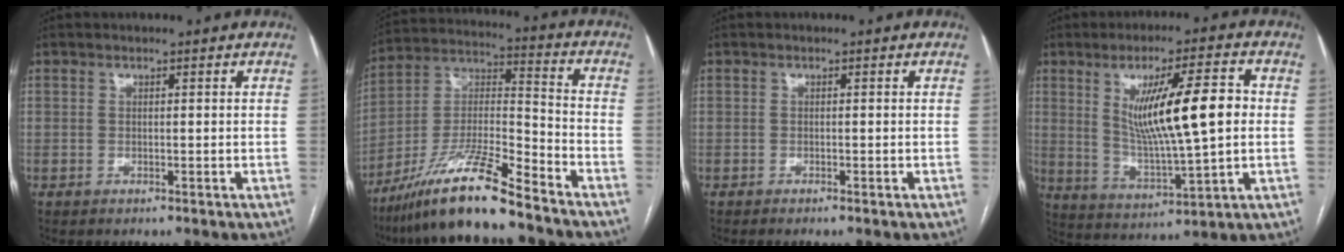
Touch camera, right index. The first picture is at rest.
{"total": 15.5, "force": [-12.0, 0.6, 9.8], "torque": [-0.186, -0.006, -0.216]}
{"total": 1.0, "force": [-0.9, -0.2, 0.6], "torque": [-0.007, 0.000, -0.012]}
{"total": 14.2, "force": [2.4, 1.7, 13.9], "torque": [-0.240, 0.001, 0.045]}